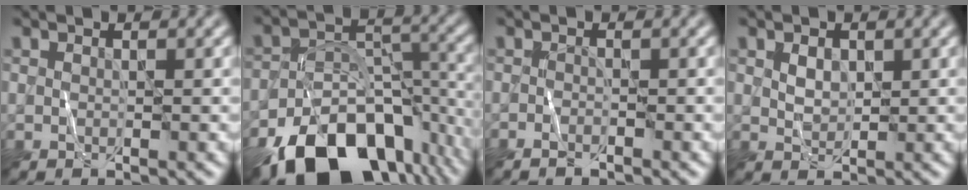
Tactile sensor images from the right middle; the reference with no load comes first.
{"total": 15.8, "force": [-10.3, 8.3, 8.6], "torque": [-0.170, -0.020, -0.155]}
{"total": 0.8, "force": [-0.8, 0.0, 0.1], "torque": [-0.004, -0.001, -0.014]}
{"total": 1.3, "force": [0.5, 0.9, 0.7], "torque": [-0.014, -0.001, 0.012]}